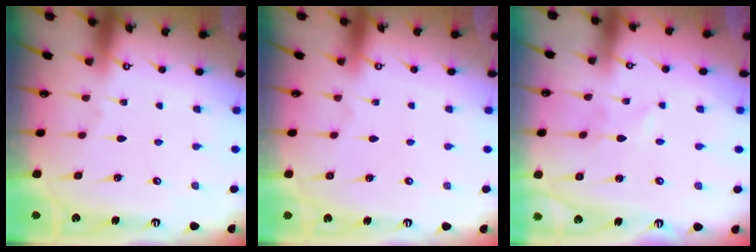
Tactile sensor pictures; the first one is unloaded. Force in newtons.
{"total": 0.0}
{"total": 1.2, "press": 1.1, "slide": 0.2}